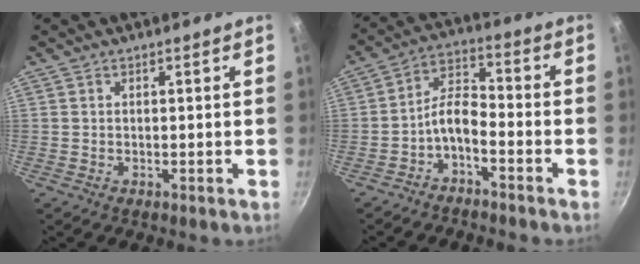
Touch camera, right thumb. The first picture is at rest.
{"total": 6.4, "force": [-3.7, 2.8, 4.4], "torque": [-0.084, 0.051, -0.073]}